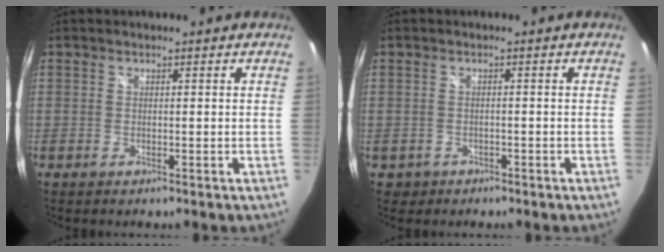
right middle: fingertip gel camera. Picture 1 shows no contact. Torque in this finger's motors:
{"motor_torque": [-0.41, 0.09, -0.04, -0.01]}